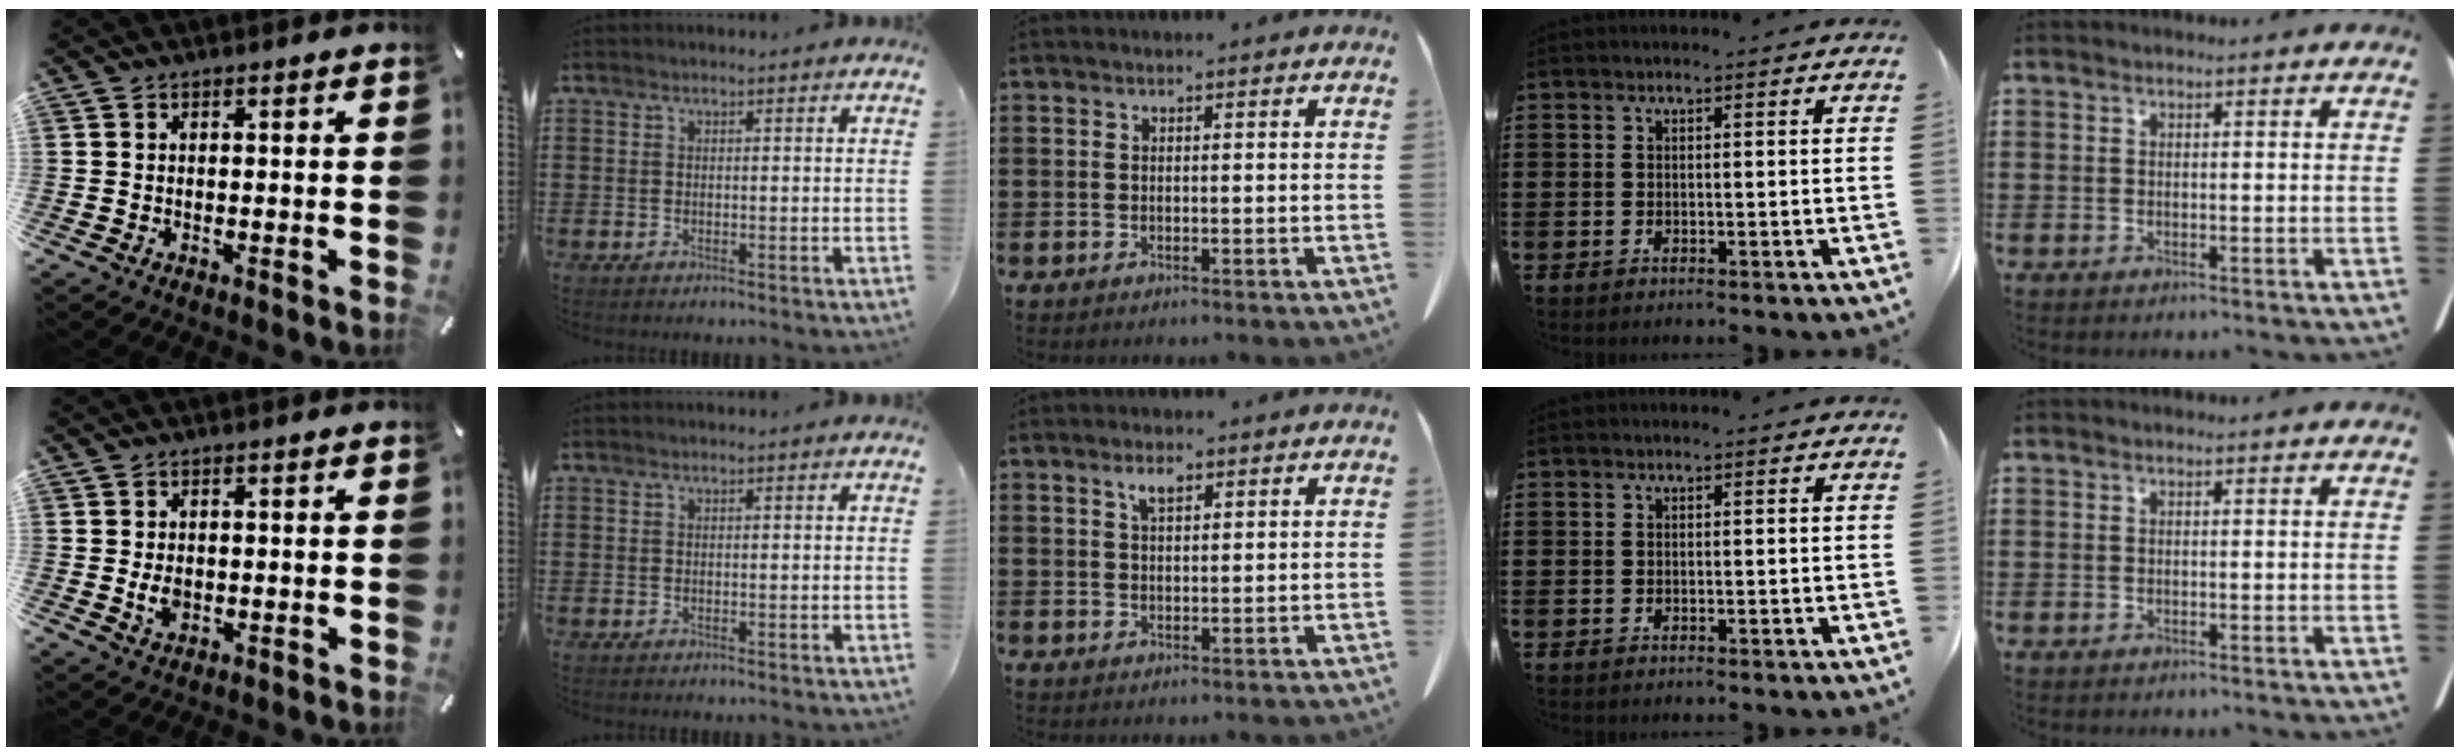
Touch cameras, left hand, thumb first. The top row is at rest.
{"thumb": {"total": 3.0, "force": [-0.3, 2.1, 2.1], "torque": [-0.046, -0.005, -0.010]}, "middle": {"total": 2.8, "force": [1.7, 0.9, 2.0], "torque": [-0.038, -0.001, 0.029]}}